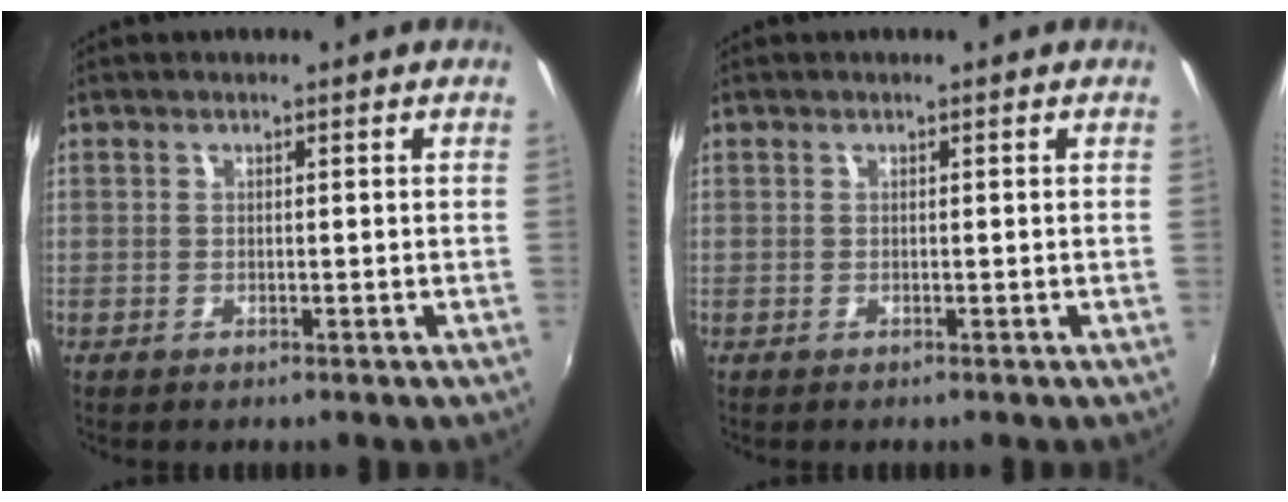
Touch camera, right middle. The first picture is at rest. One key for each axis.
{"total": 0.0}